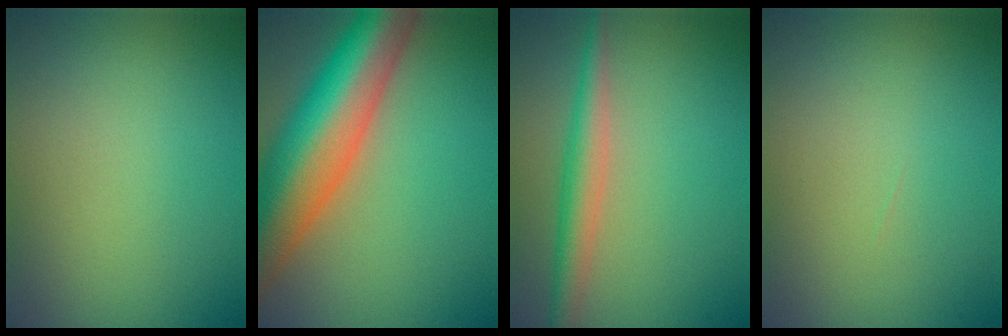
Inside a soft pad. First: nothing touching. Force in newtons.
{"total": 12.0, "press": 12.0, "slide": 0.6}
{"total": 2.7, "press": 2.7, "slide": 0.1}
{"total": 0.0}